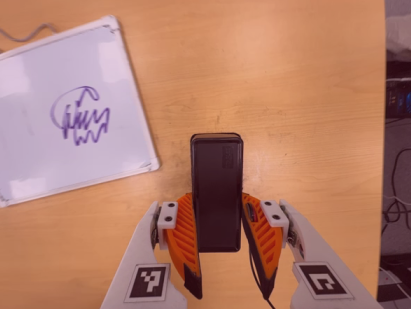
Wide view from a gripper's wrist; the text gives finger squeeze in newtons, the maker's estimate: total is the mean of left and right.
{"total": 4.5, "left": 3.0, "right": 6.1}